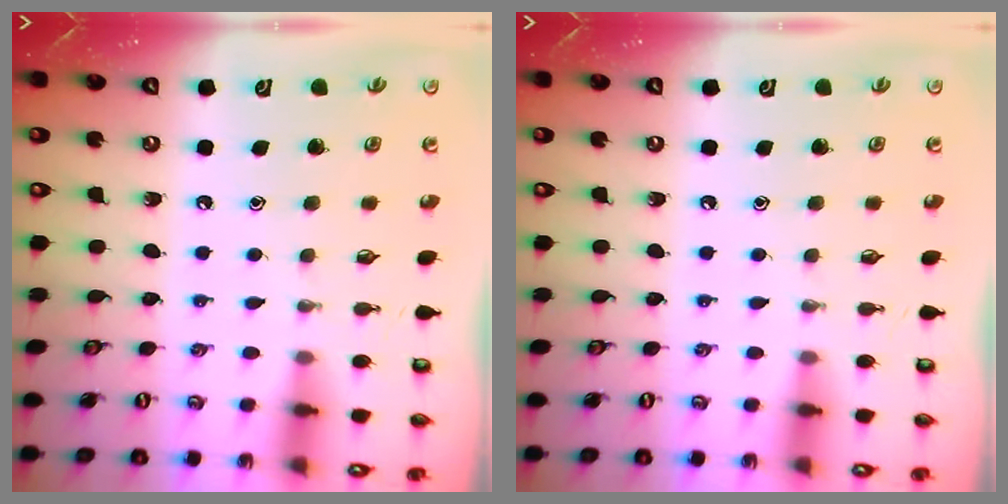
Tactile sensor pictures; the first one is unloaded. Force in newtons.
{"total": 0.0}